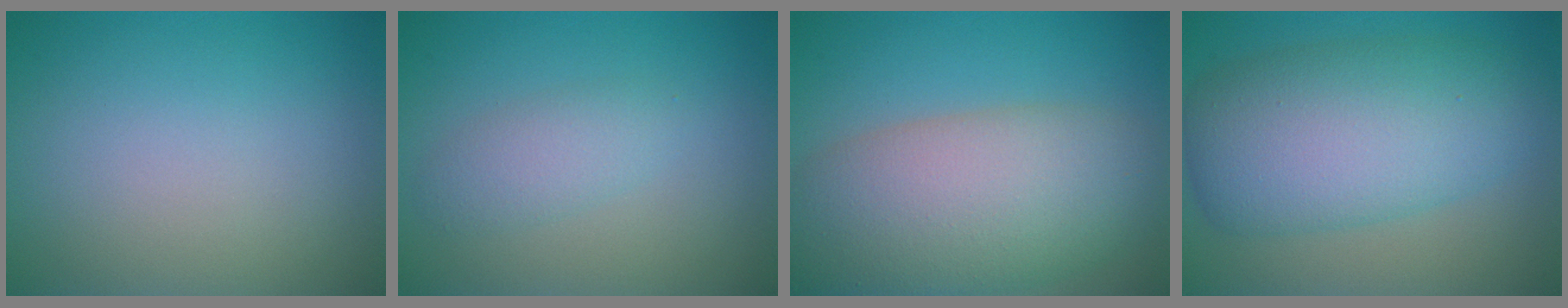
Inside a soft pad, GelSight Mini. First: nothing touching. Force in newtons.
{"total": 2.2, "press": 2.2, "slide": 0.2}
{"total": 10.6, "press": 10.6, "slide": 0.7}
{"total": 9.7, "press": 9.7, "slide": 0.2}